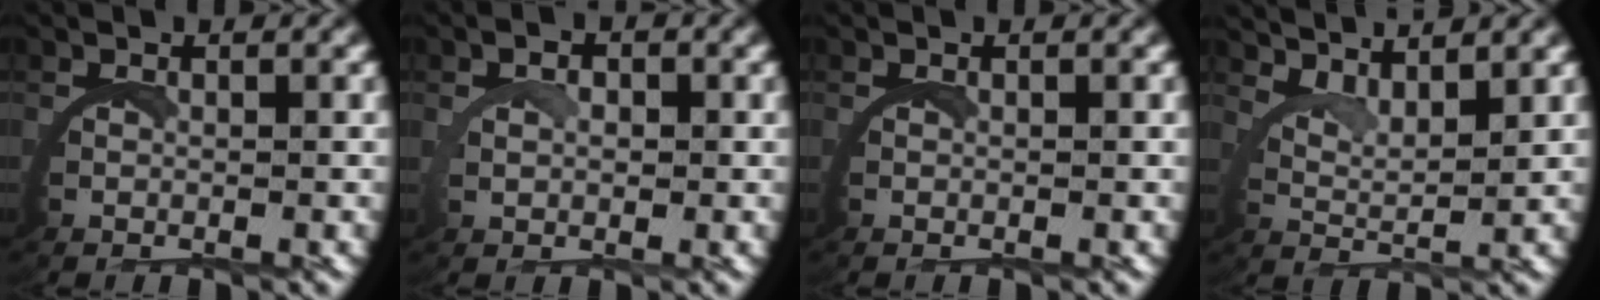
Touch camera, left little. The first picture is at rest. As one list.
[{"total": 1.4, "force": [0.8, 0.5, 0.9], "torque": [-0.023, -0.004, 0.016]}, {"total": 0.0}, {"total": 4.9, "force": [4.3, 1.0, 2.1], "torque": [-0.052, -0.002, 0.068]}]